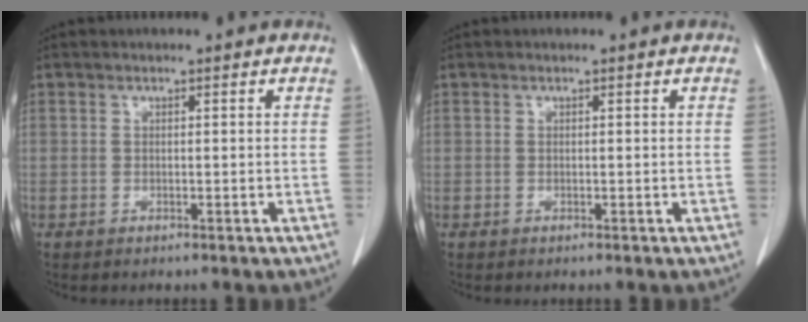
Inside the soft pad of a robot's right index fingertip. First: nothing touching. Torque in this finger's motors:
{"motor_torque": [0.00, 0.00, 0.03, -0.01]}